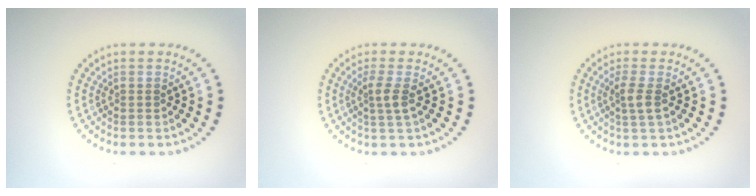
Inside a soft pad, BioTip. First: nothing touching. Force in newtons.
{"total": 1.8, "press": 1.3, "slide": 1.1}
{"total": 1.7, "press": 1.4, "slide": 1.0}